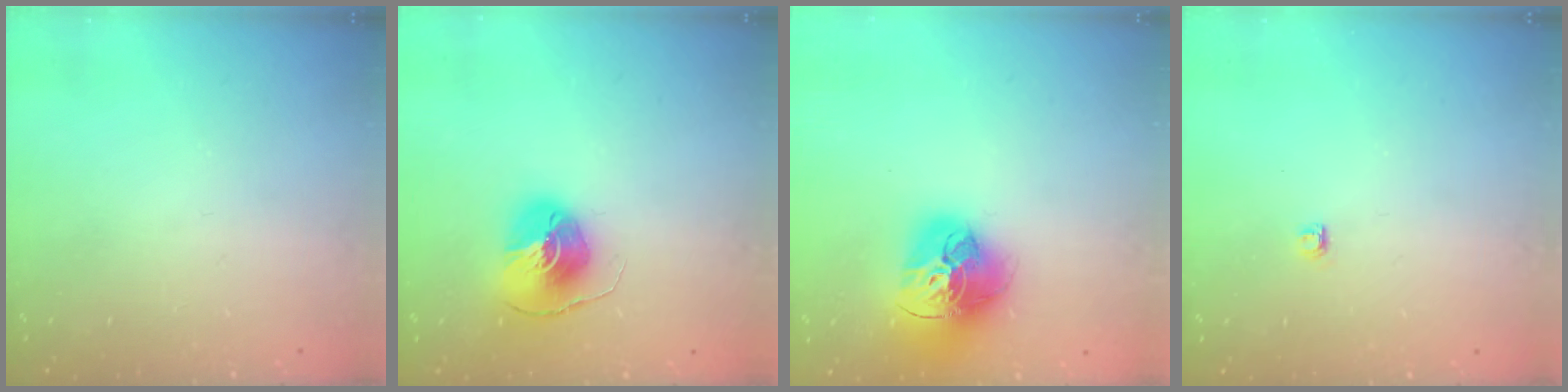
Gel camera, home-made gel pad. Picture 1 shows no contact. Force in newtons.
{"total": 8.1, "press": 8.1, "slide": 0.1}
{"total": 18.0, "press": 17.9, "slide": 1.9}
{"total": 2.8, "press": 2.8, "slide": 0.4}